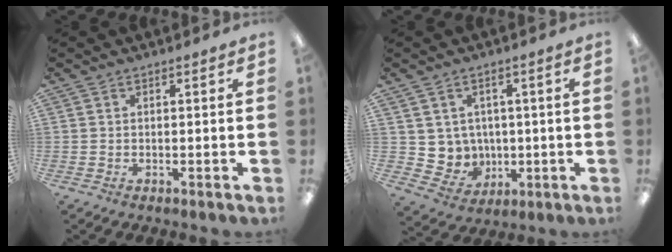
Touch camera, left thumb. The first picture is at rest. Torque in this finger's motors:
{"motor_torque": [-0.08, 0.33, 0.50, -0.61, 0.00]}